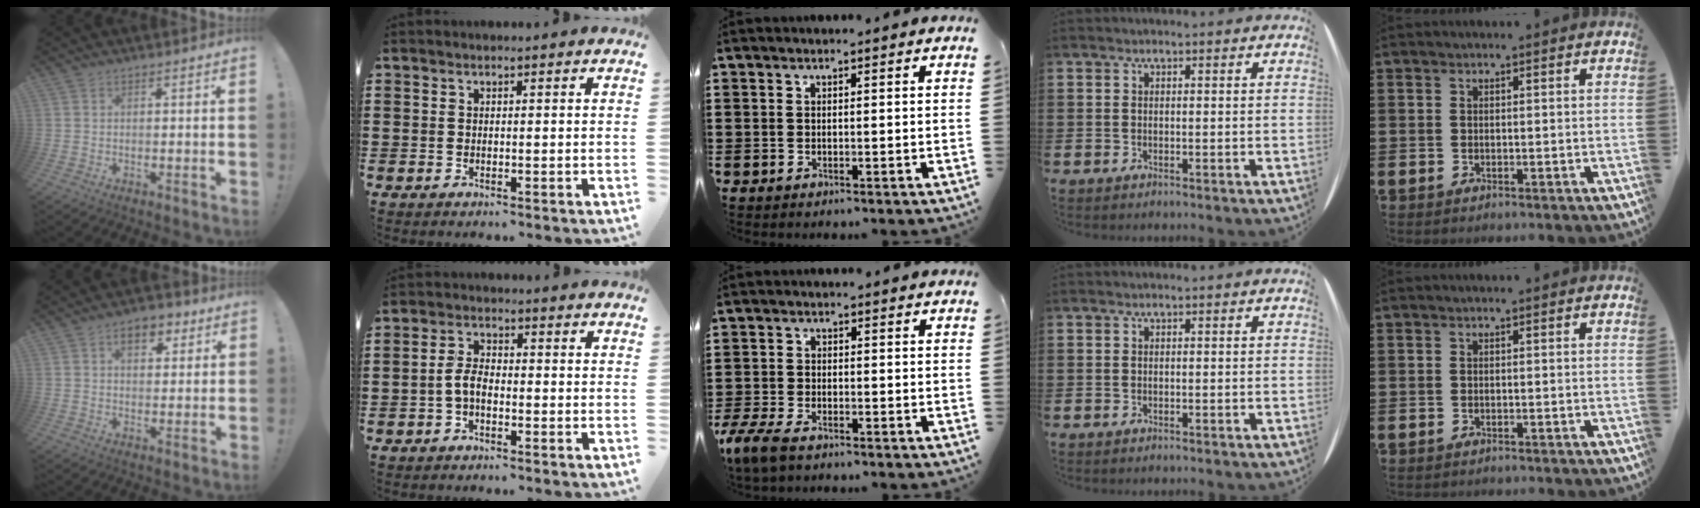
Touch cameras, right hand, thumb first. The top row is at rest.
{"thumb": {"total": 7.3, "force": [3.3, 4.7, 4.5], "torque": [-0.055, -0.002, 0.056]}, "index": {"total": 3.8, "force": [-1.2, 1.9, 3.0], "torque": [-0.077, -0.001, -0.030]}, "middle": {"total": 3.9, "force": [-3.0, 1.0, 2.3], "torque": [-0.077, -0.010, -0.066]}}